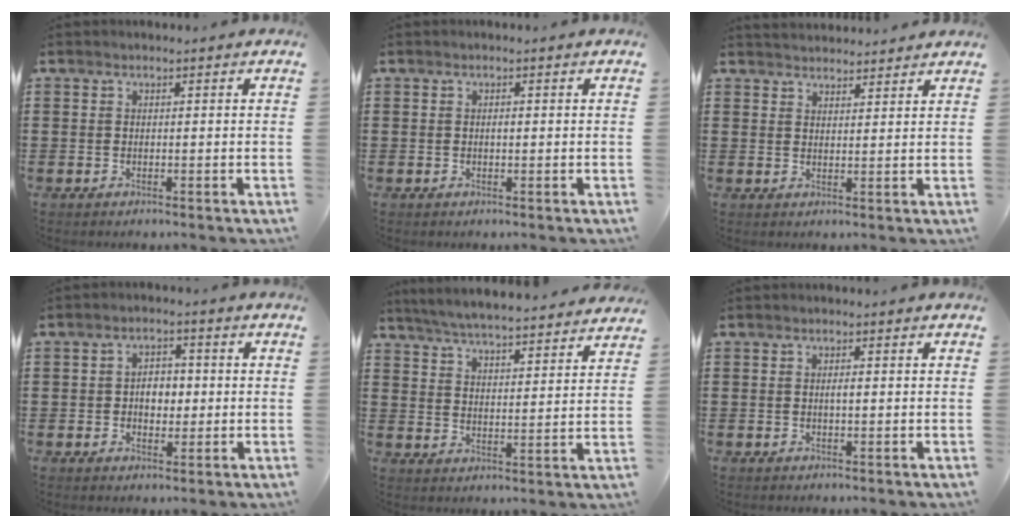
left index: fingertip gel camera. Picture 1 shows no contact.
{"total": 0.7, "force": [0.0, 0.3, 0.7], "torque": [-0.016, -0.001, 0.000]}
{"total": 2.5, "force": [2.5, 0.1, -0.3], "torque": [-0.002, -0.006, 0.048]}
{"total": 3.8, "force": [-0.4, 2.5, 2.8], "torque": [-0.053, 0.005, -0.013]}
{"total": 5.3, "force": [5.1, -0.5, 1.1], "torque": [-0.046, -0.037, 0.088]}
{"total": 1.1, "force": [0.0, 0.3, 1.1], "torque": [-0.022, 0.000, 0.000]}